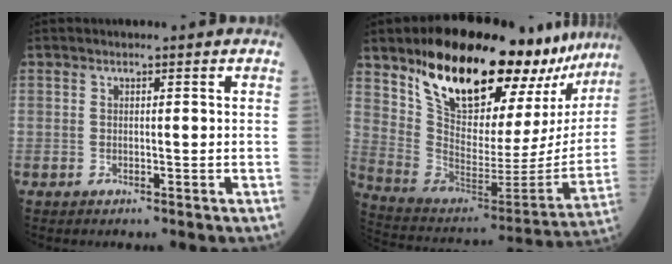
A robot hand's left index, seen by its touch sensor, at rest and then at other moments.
{"total": 28.2, "force": [22.9, 7.2, 14.7], "torque": [-0.232, -0.052, 0.333]}